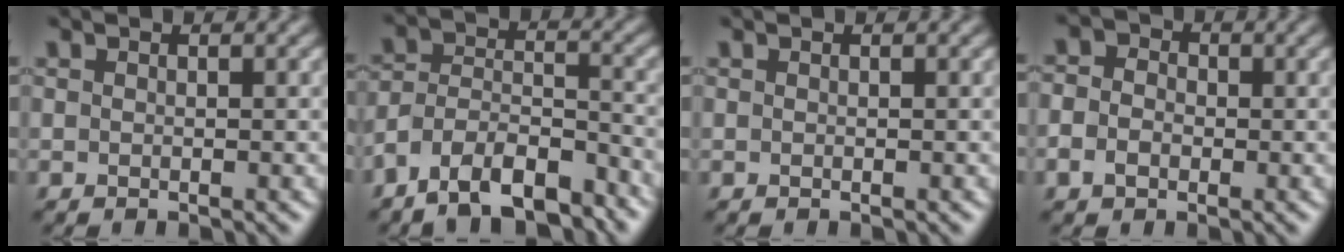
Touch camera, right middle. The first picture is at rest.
{"total": 8.2, "force": [-6.5, 3.2, 3.8], "torque": [-0.066, 0.002, -0.126]}
{"total": 0.0}
{"total": 3.6, "force": [-0.1, 3.1, 1.9], "torque": [-0.020, 0.009, -0.025]}